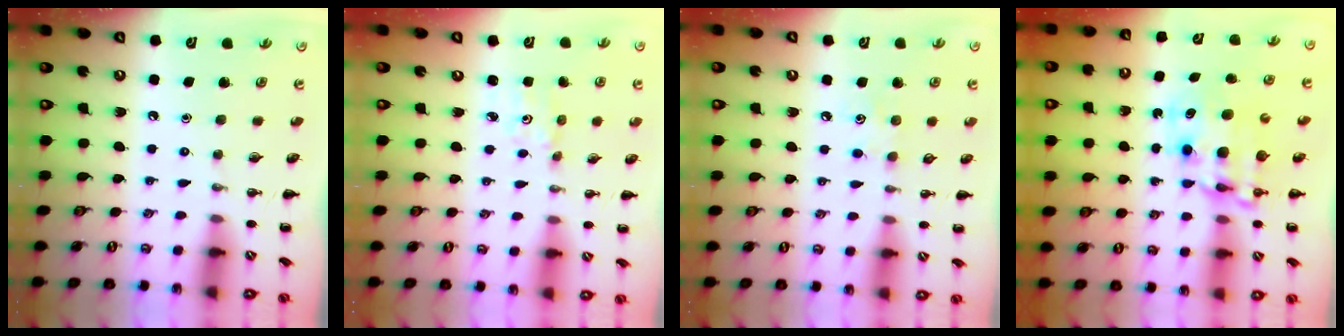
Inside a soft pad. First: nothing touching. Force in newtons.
{"total": 1.5, "press": 1.5, "slide": 0.3}
{"total": 4.5, "press": 4.4, "slide": 1.1}
{"total": 9.5, "press": 9.2, "slide": 2.4}